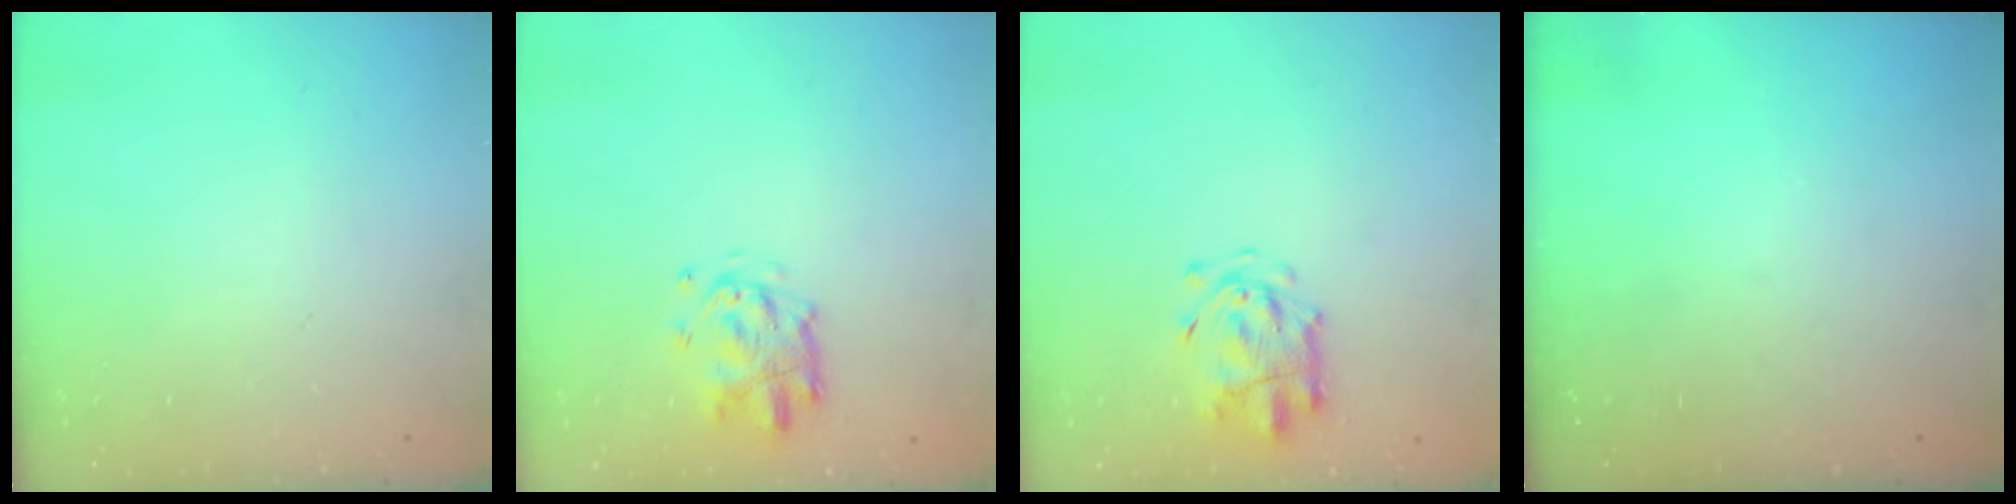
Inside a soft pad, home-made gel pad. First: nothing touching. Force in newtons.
{"total": 3.2, "press": 3.1, "slide": 0.5}
{"total": 4.7, "press": 4.6, "slide": 1.1}
{"total": 0.0}